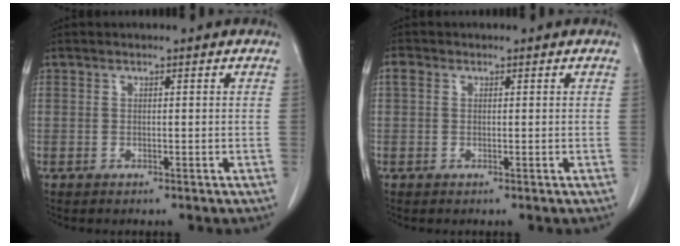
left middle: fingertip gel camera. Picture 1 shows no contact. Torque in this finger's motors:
{"motor_torque": [0.31, -0.44, 0.12, 0.04]}